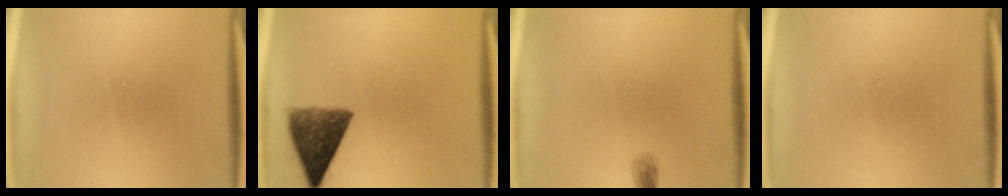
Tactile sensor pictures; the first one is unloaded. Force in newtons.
{"total": 8.9}
{"total": 0.6}
{"total": 0.0}